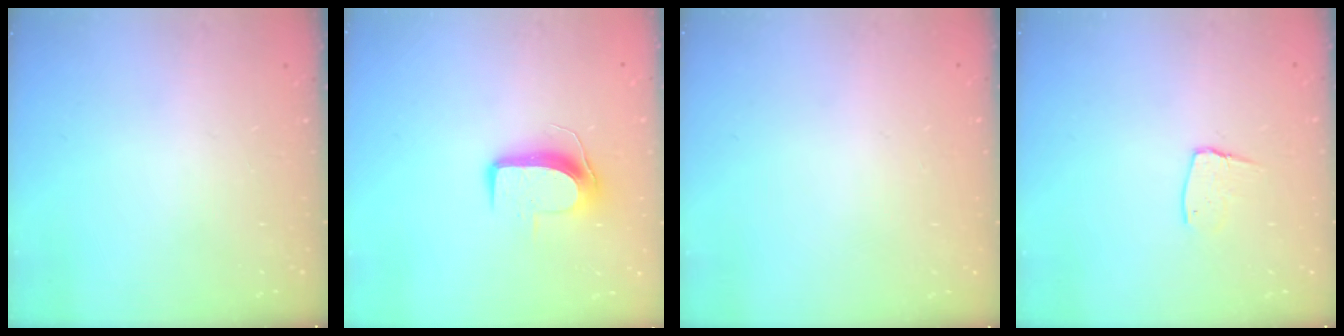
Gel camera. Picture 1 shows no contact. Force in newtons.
{"total": 8.8, "press": 8.8, "slide": 0.2}
{"total": 0.0}
{"total": 7.0, "press": 7.0, "slide": 0.5}